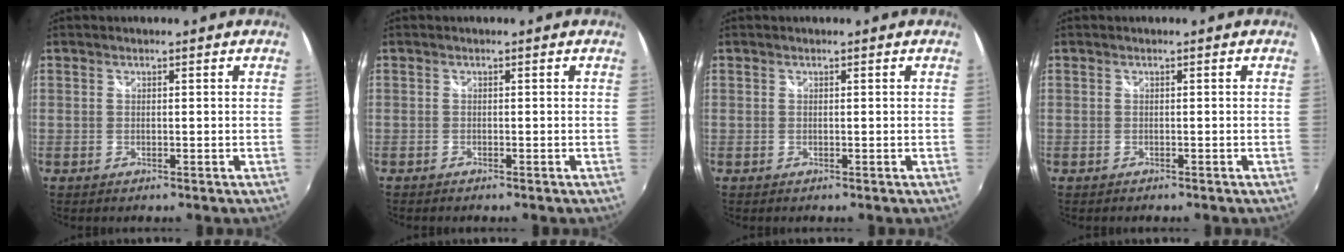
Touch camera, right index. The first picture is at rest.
{"total": 0.7, "force": [-0.7, -0.1, 0.1], "torque": [-0.007, -0.004, -0.015]}
{"total": 0.0}
{"total": 0.7, "force": [-0.7, 0.0, 0.2], "torque": [-0.008, -0.003, -0.010]}